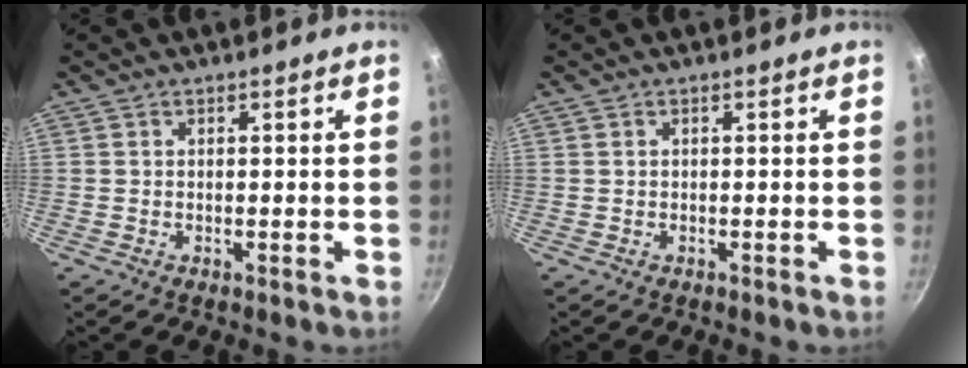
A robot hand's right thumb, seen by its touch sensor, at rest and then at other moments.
{"total": 0.0}